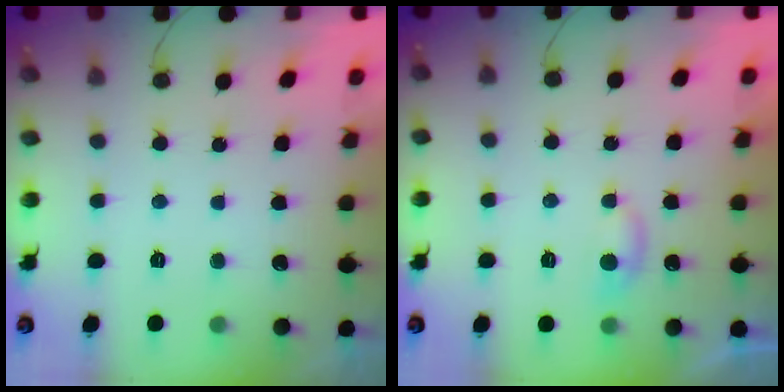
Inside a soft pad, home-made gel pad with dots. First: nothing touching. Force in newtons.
{"total": 4.5, "press": 4.5, "slide": 0.5}